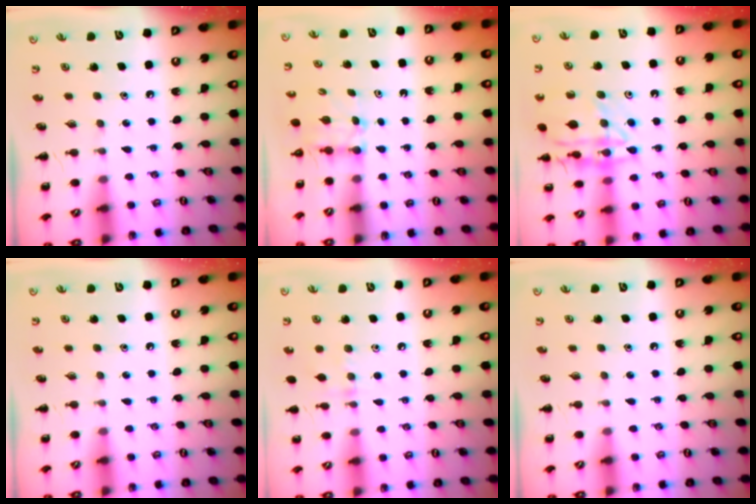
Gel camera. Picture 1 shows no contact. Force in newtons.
{"total": 2.8, "press": 2.6, "slide": 1.1}
{"total": 16.8, "press": 16.8, "slide": 1.2}
{"total": 0.0}
{"total": 5.1, "press": 4.8, "slide": 1.7}
{"total": 0.0}